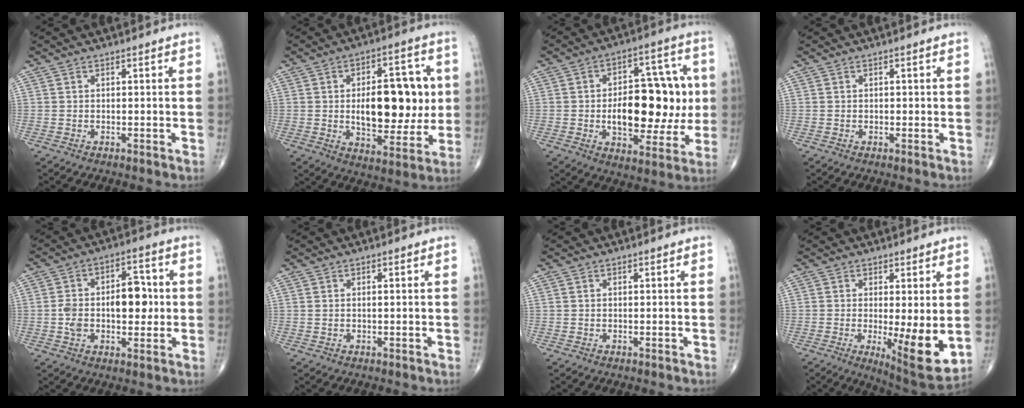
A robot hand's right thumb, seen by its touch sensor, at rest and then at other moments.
{"total": 18.2, "force": [1.1, 9.1, 15.6], "torque": [-0.186, 0.000, 0.022]}
{"total": 20.6, "force": [-0.4, 11.0, 17.5], "torque": [-0.210, 0.019, 0.003]}
{"total": 0.8, "force": [0.0, 0.5, 0.6], "torque": [-0.003, 0.000, -0.001]}
{"total": 11.7, "force": [-0.1, 6.8, 9.5], "torque": [-0.131, 0.022, -0.002]}
{"total": 0.6, "force": [0.2, 0.2, 0.6], "torque": [-0.019, 0.004, 0.006]}
{"total": 0.0}
{"total": 10.8, "force": [-1.2, 2.7, 10.4], "torque": [-0.151, -0.032, -0.013]}